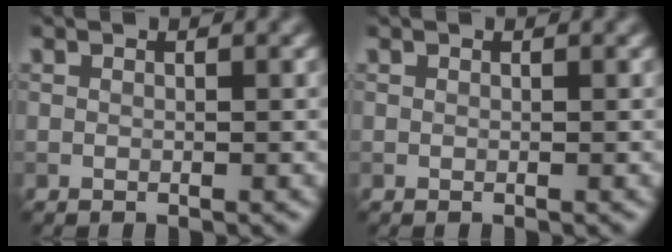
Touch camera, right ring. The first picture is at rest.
{"total": 0.0}